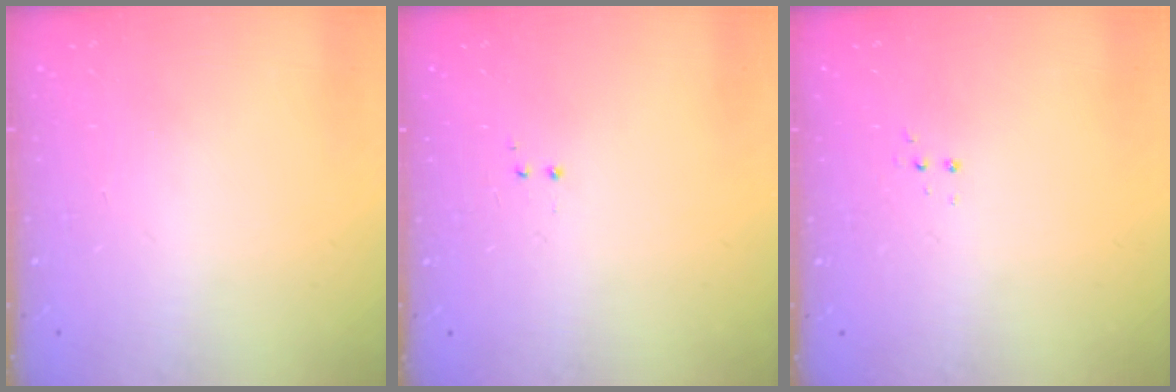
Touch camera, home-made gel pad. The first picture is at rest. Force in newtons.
{"total": 1.2, "press": 1.0, "slide": 0.6}
{"total": 2.8, "press": 2.8, "slide": 0.5}